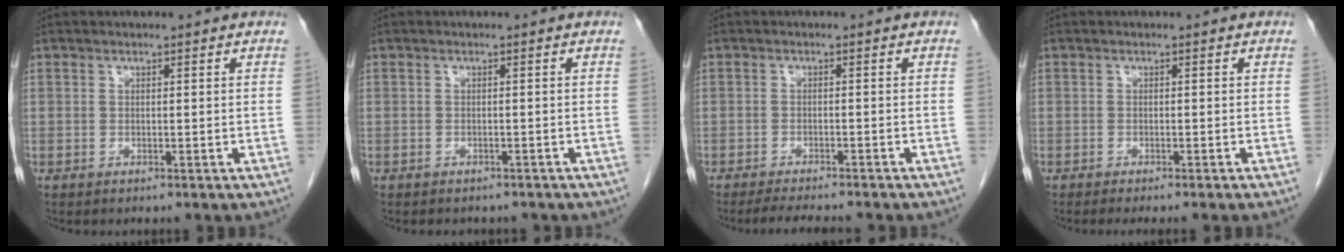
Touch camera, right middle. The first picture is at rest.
{"total": 4.1, "force": [-3.5, 1.8, 1.1], "torque": [-0.013, 0.001, -0.037]}
{"total": 6.3, "force": [-5.5, 0.5, 3.0], "torque": [-0.039, -0.012, -0.082]}
{"total": 3.5, "force": [-2.9, -0.7, 1.8], "torque": [-0.012, 0.001, -0.039]}